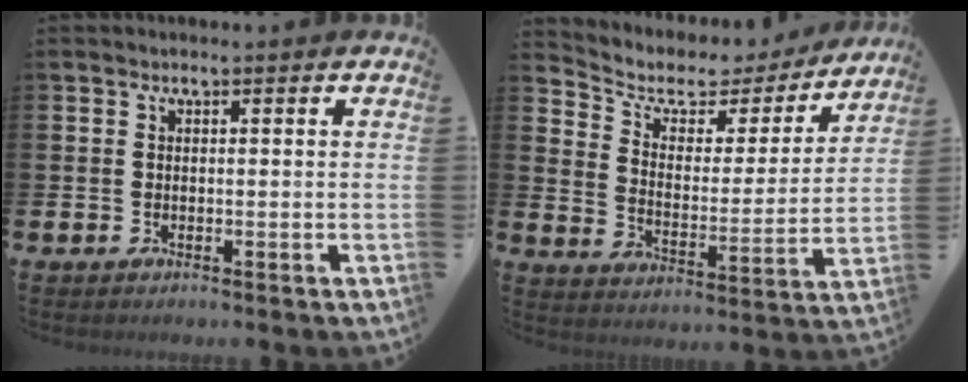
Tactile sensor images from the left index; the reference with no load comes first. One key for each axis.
{"total": 5.2, "fx": 4.2, "fy": 2.7, "fz": 1.3, "tx": -0.048, "ty": -0.037, "tz": 0.062}